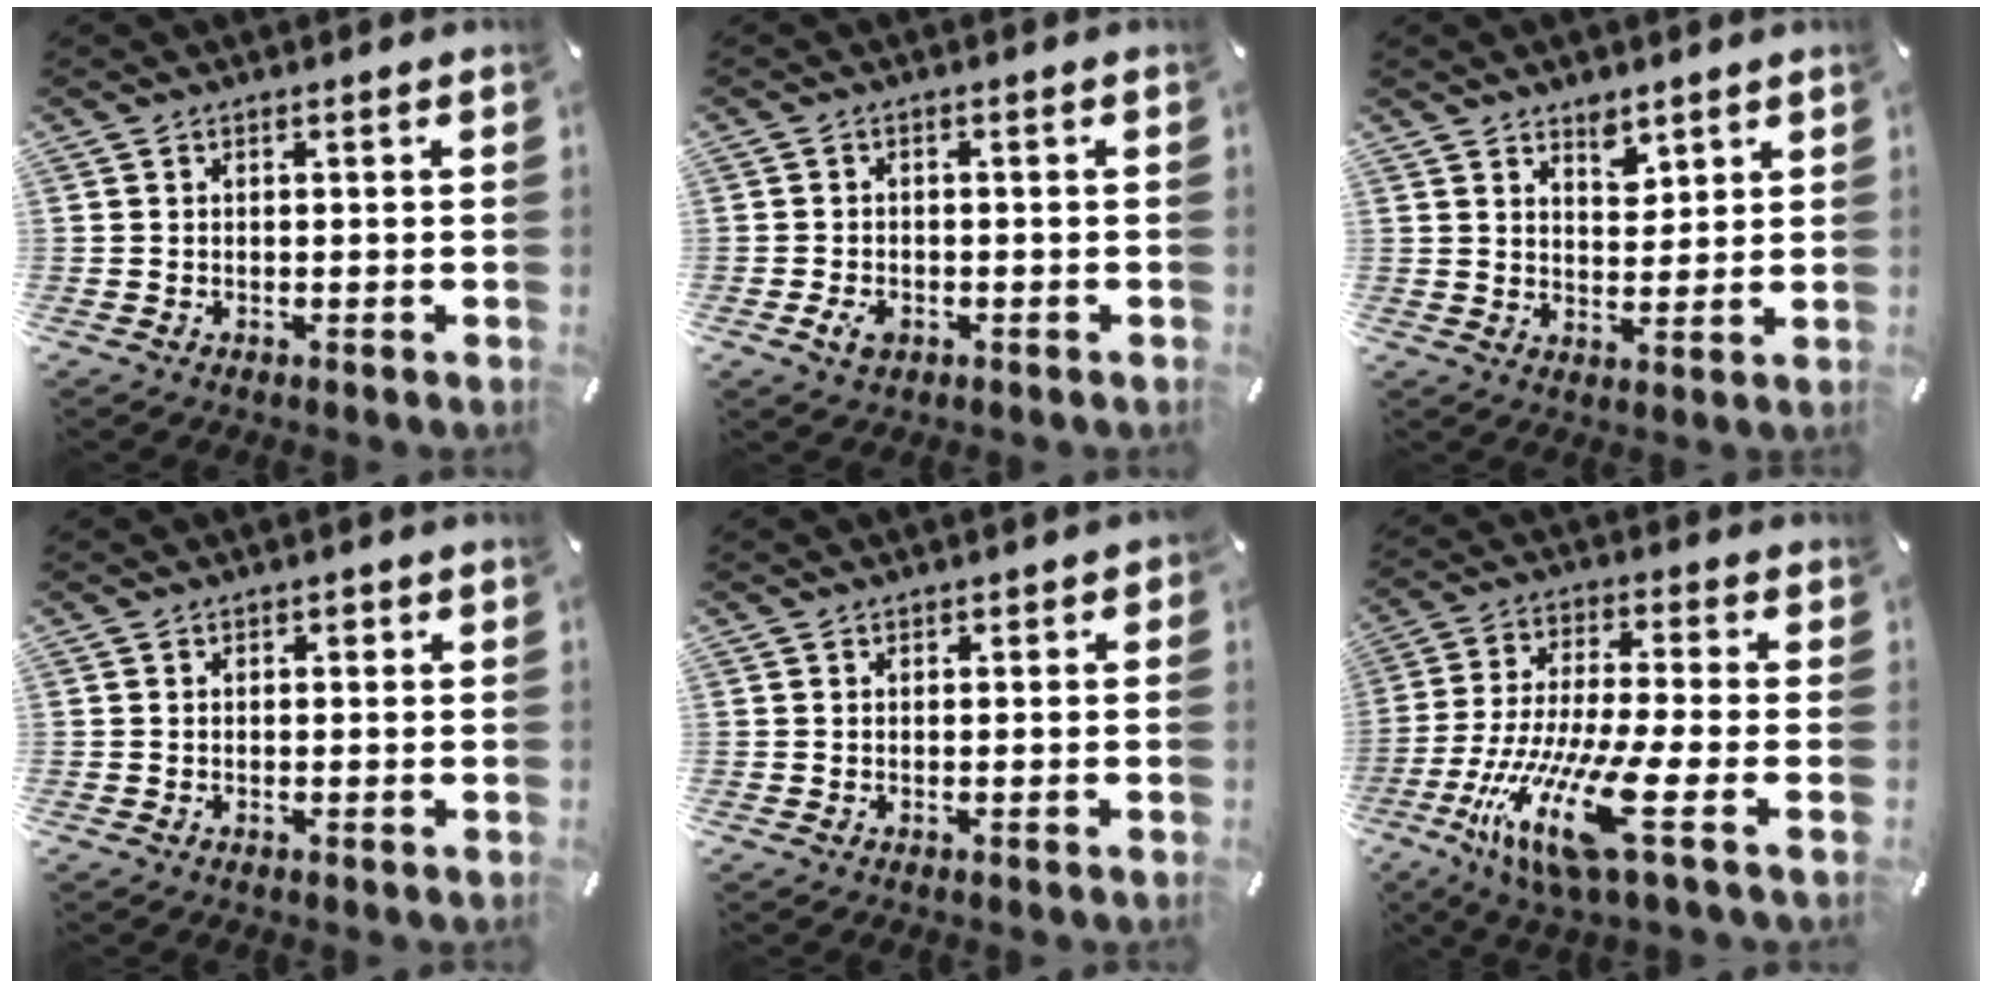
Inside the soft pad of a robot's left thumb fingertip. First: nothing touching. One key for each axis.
{"total": 3.0, "fx": -1.2, "fy": 2.1, "fz": 1.9, "tx": -0.047, "ty": 0.000, "tz": -0.025}
{"total": 4.9, "fx": 3.9, "fy": 2.8, "fz": 1.1, "tx": -0.001, "ty": -0.026, "tz": 0.067}
{"total": 0.8, "fx": 0.3, "fy": 0.6, "fz": 0.3, "tx": 0.001, "ty": -0.001, "tz": 0.003}
{"total": 0.8, "fx": 0.2, "fy": 0.7, "fz": 0.2, "tx": 0.005, "ty": 0.001, "tz": 0.002}
{"total": 19.4, "fx": -7.6, "fy": 4.0, "fz": 17.4, "tx": -0.360, "ty": 0.007, "tz": -0.122}